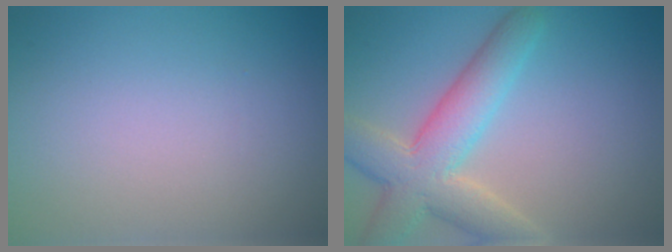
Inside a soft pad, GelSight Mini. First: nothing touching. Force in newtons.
{"total": 6.9, "press": 6.9, "slide": 0.5}